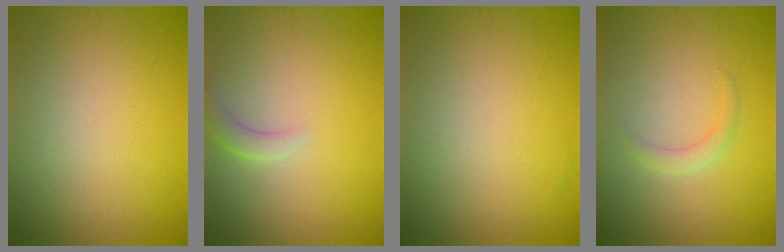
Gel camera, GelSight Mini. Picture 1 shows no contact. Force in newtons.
{"total": 1.6, "press": 1.5, "slide": 0.2}
{"total": 0.0}
{"total": 1.2, "press": 1.2, "slide": 0.1}